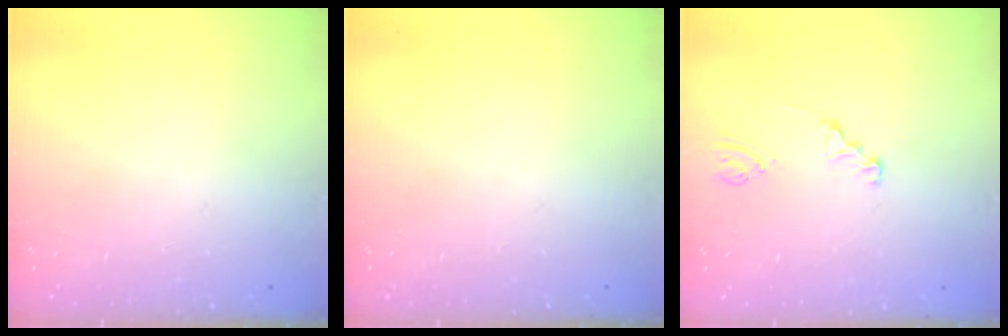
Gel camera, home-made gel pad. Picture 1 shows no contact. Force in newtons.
{"total": 0.0}
{"total": 1.5, "press": 1.5, "slide": 0.1}